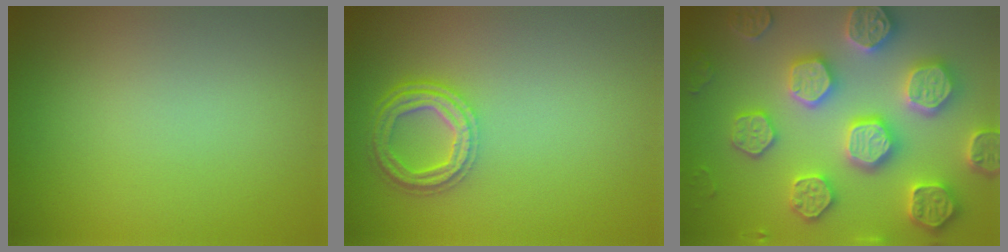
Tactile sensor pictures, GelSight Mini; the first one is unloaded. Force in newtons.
{"total": 4.0, "press": 3.2, "slide": 2.3}
{"total": 7.6, "press": 7.4, "slide": 1.7}